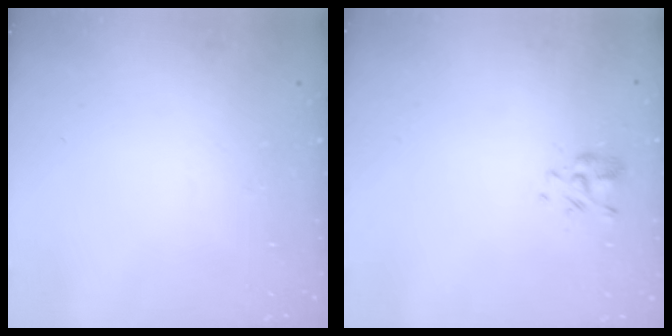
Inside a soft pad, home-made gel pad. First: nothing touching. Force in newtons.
{"total": 3.2, "press": 3.0, "slide": 1.0}